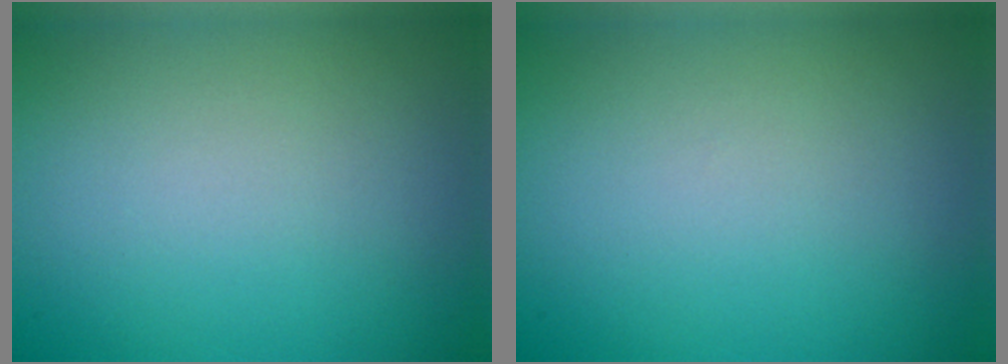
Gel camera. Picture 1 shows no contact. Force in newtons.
{"total": 0.0}